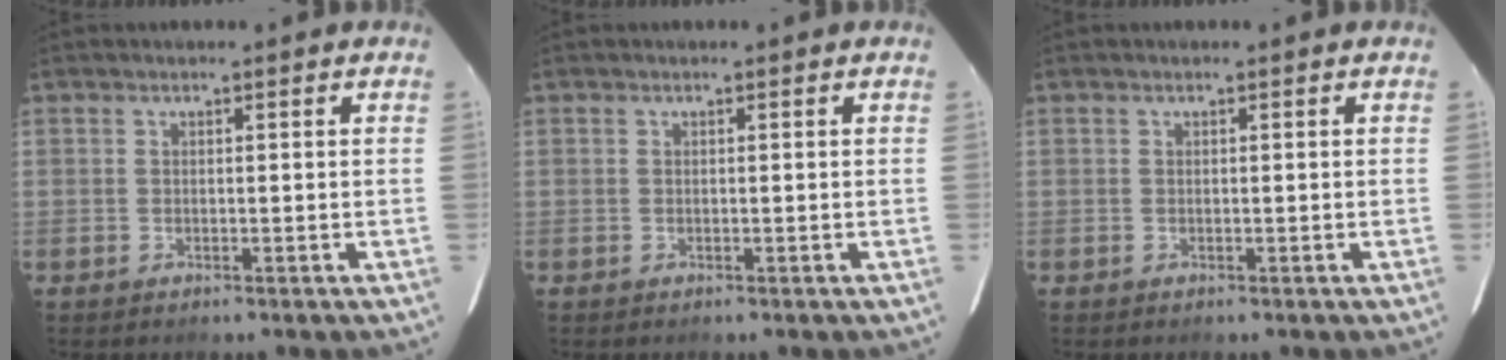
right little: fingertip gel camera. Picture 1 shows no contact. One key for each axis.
{"total": 0.0}
{"total": 0.0}